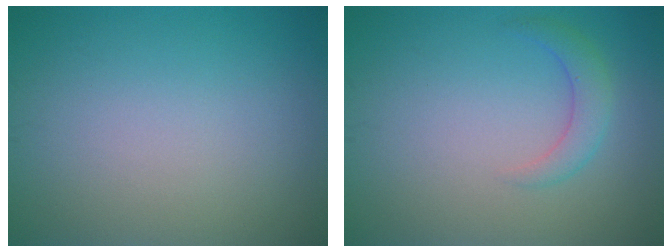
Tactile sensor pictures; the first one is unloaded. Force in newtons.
{"total": 2.0, "press": 2.0, "slide": 0.1}